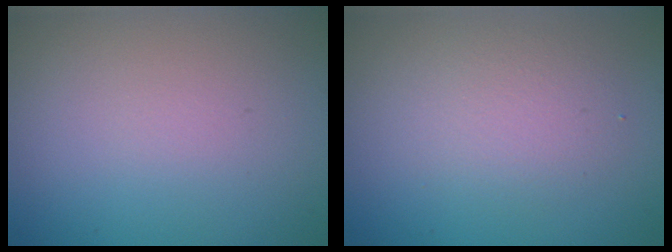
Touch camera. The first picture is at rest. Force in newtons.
{"total": 2.5, "press": 2.5, "slide": 0.2}